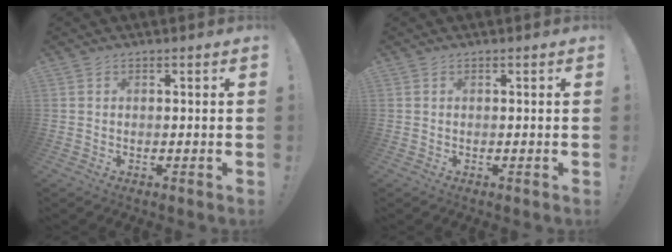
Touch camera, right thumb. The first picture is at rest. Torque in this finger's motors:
{"motor_torque": [-0.02, -0.02, 0.06, -0.06, 0.02]}